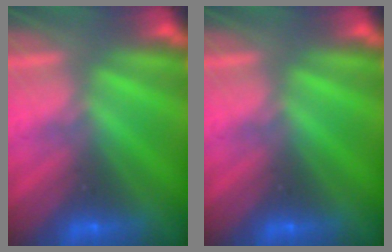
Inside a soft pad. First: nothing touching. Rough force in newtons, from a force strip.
{"total": 0.0}